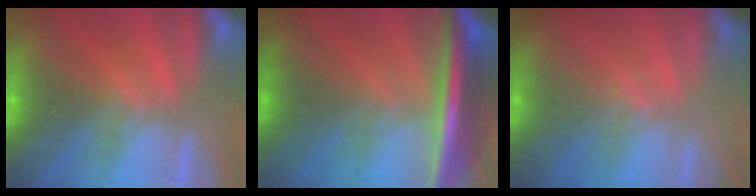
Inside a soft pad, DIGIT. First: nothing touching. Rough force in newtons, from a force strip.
{"total": 7.5}
{"total": 2.7}